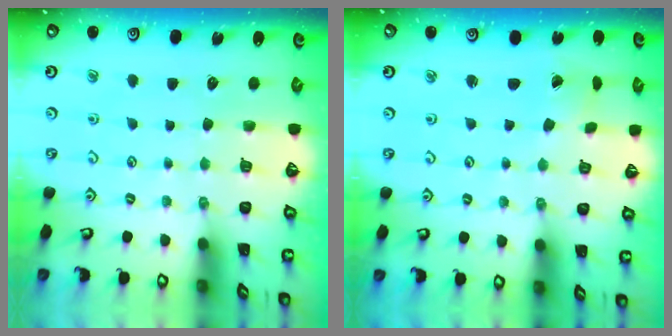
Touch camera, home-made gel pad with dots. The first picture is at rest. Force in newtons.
{"total": 1.1, "press": 1.0, "slide": 0.4}